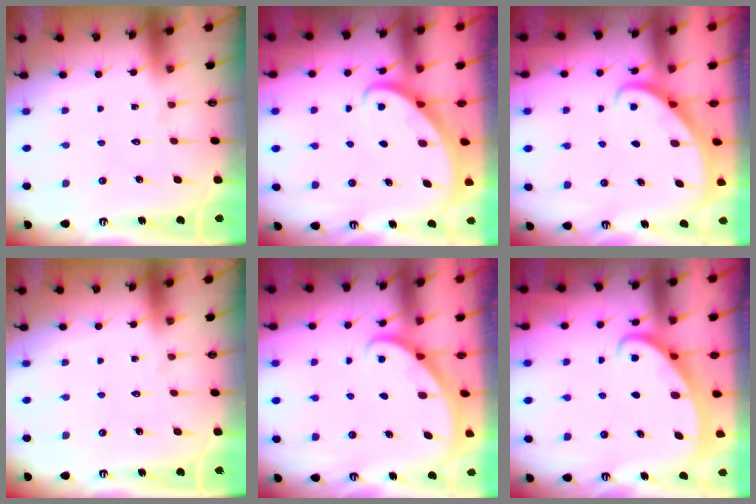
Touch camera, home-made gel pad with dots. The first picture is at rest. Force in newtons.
{"total": 2.8, "press": 2.8, "slide": 0.2}
{"total": 2.8, "press": 2.8, "slide": 0.2}
{"total": 0.0}
{"total": 2.0, "press": 2.0, "slide": 0.1}
{"total": 2.5, "press": 2.5, "slide": 0.4}